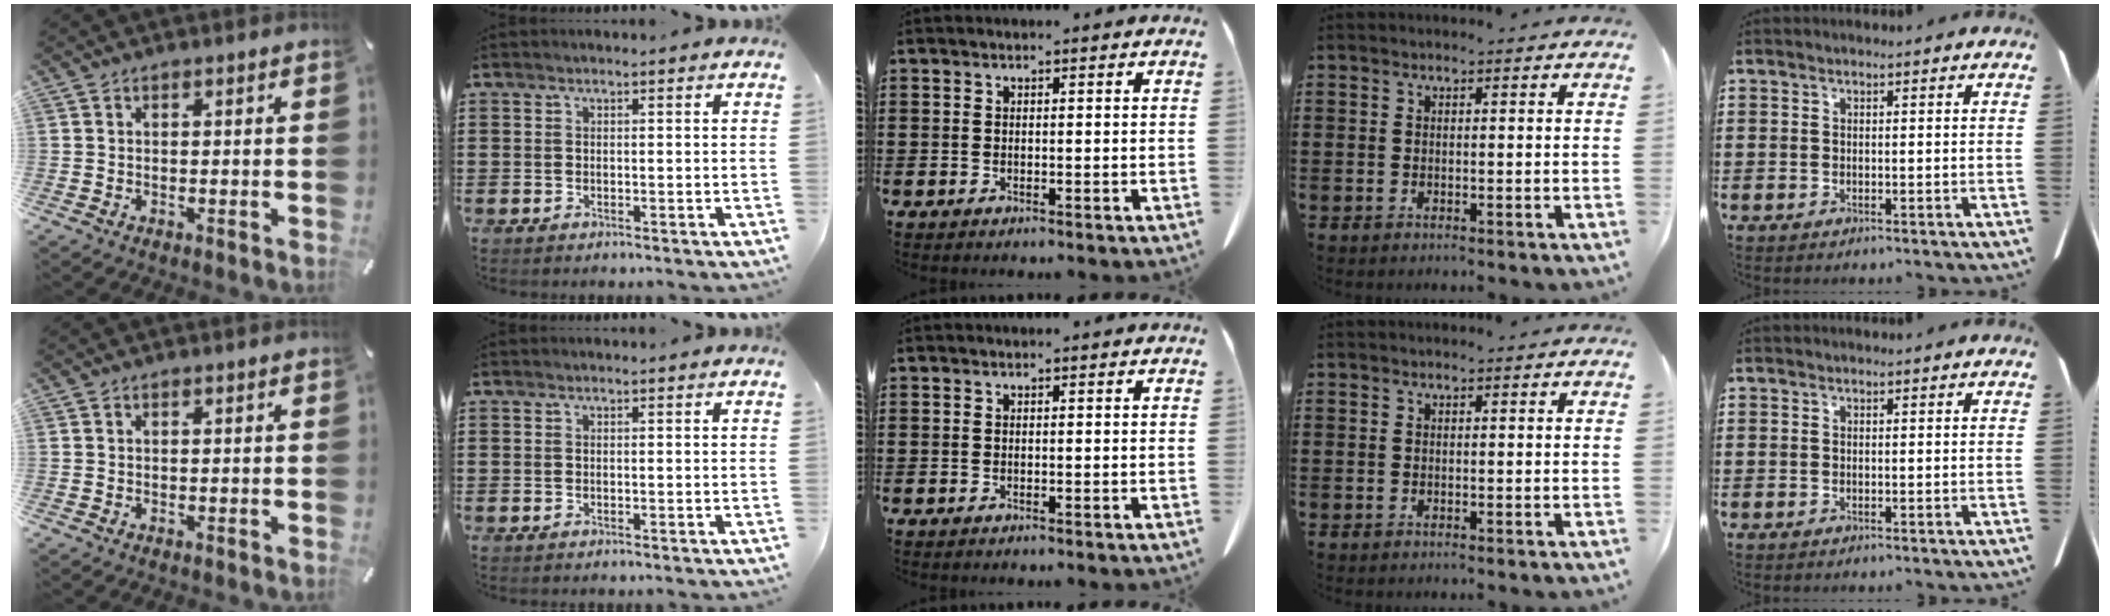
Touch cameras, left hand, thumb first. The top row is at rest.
{}